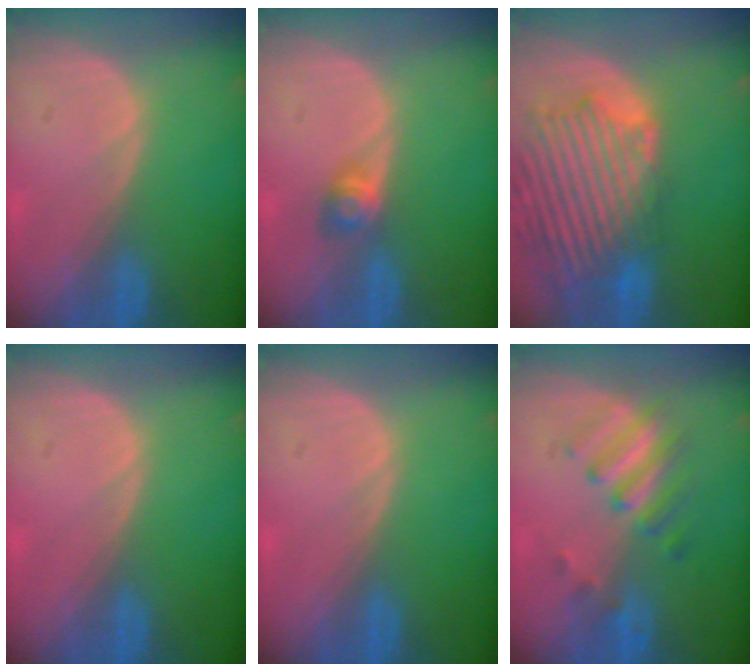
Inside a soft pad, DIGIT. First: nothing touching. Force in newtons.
{"total": 2.8, "press": 2.6, "slide": 1.2}
{"total": 14.1, "press": 12.0, "slide": 7.4}
{"total": 0.0}
{"total": 0.0}
{"total": 5.4, "press": 5.3, "slide": 1.0}